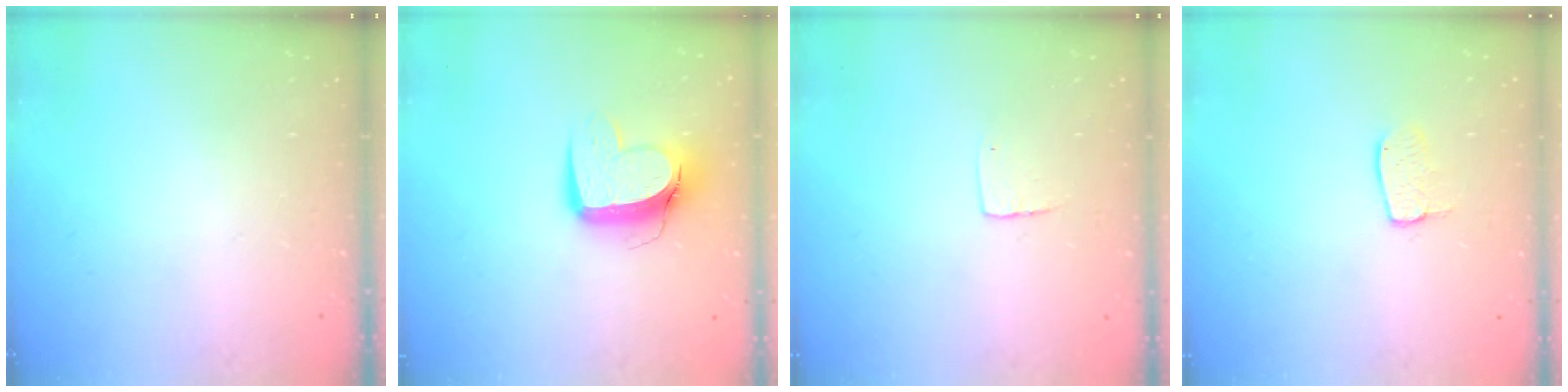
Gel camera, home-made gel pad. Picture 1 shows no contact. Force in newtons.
{"total": 10.8, "press": 10.7, "slide": 1.1}
{"total": 3.9, "press": 3.8, "slide": 0.3}
{"total": 5.5, "press": 5.5, "slide": 0.3}